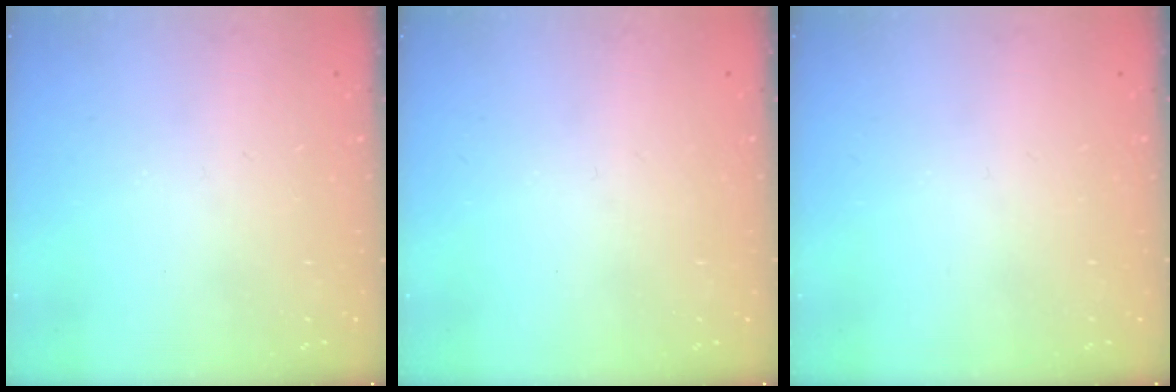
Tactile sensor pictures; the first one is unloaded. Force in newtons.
{"total": 0.0}
{"total": 0.0}